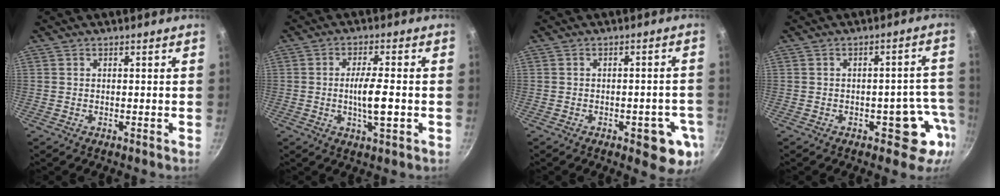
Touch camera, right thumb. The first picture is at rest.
{"total": 7.0, "force": [-1.2, 1.5, 6.7], "torque": [-0.119, 0.005, -0.022]}
{"total": 8.8, "force": [-3.2, 3.9, 7.2], "torque": [-0.052, 0.009, -0.036]}
{"total": 8.2, "force": [-3.4, 5.0, 5.7], "torque": [-0.001, 0.041, -0.031]}